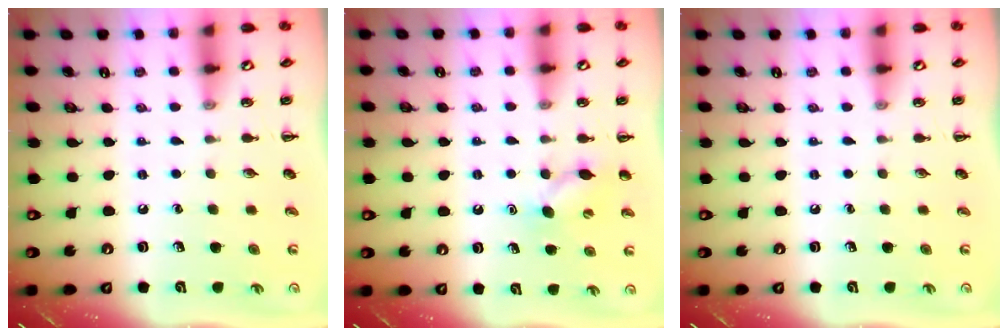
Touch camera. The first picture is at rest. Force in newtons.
{"total": 8.1, "press": 7.9, "slide": 1.4}
{"total": 0.0}